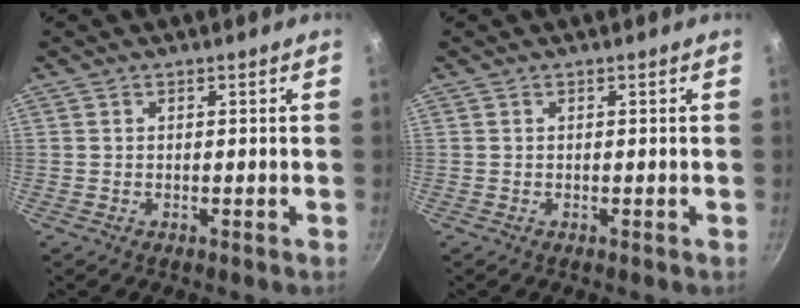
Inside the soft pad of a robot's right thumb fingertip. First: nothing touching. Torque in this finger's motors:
{"motor_torque": [0.00, 0.00, 0.13, 0.10, 0.03]}